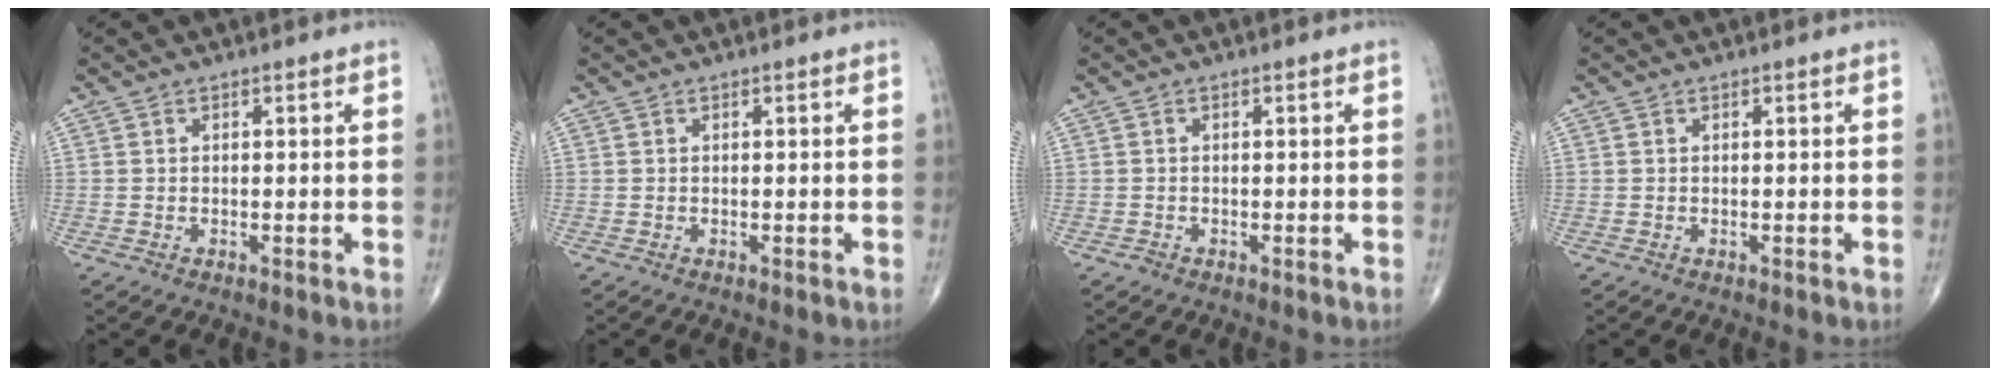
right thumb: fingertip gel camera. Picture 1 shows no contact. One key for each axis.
{"total": 0.0}
{"total": 0.7, "fx": -0.4, "fy": 0.5, "fz": 0.1, "tx": -0.001, "ty": 0.001, "tz": -0.011}
{"total": 0.0}